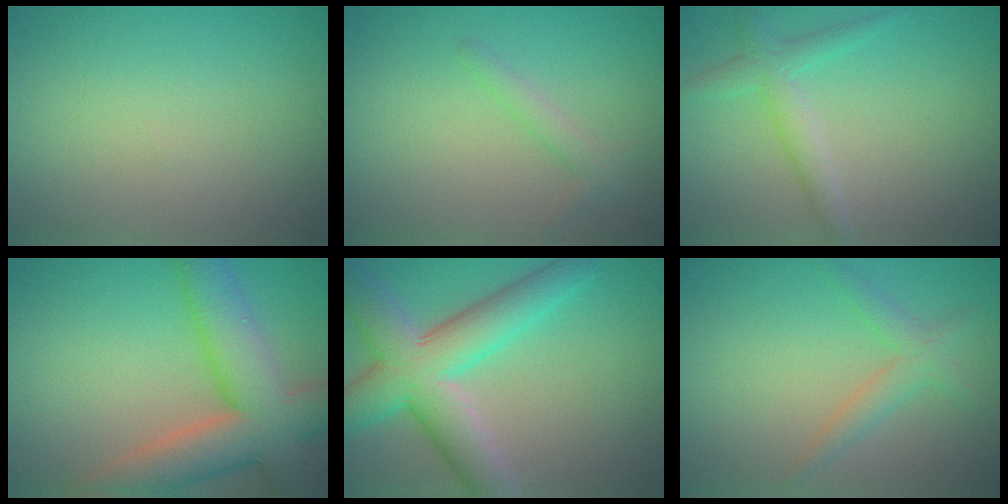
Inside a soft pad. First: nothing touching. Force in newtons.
{"total": 1.3, "press": 1.3, "slide": 0.1}
{"total": 2.4, "press": 2.4, "slide": 0.1}
{"total": 9.8, "press": 9.7, "slide": 0.6}
{"total": 8.2, "press": 8.2, "slide": 0.4}
{"total": 2.2, "press": 2.2, "slide": 0.1}